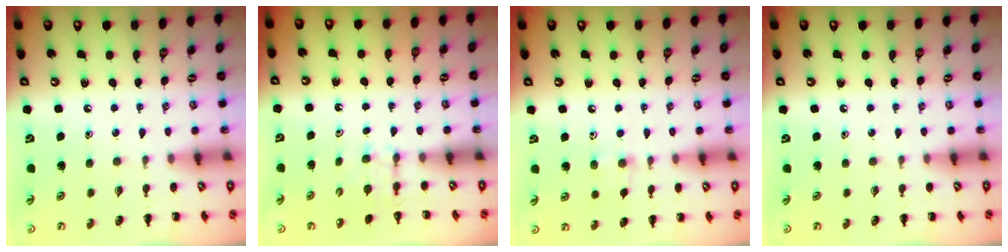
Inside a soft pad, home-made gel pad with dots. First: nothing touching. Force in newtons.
{"total": 2.7, "press": 2.5, "slide": 1.1}
{"total": 3.6, "press": 3.4, "slide": 1.3}
{"total": 0.0}